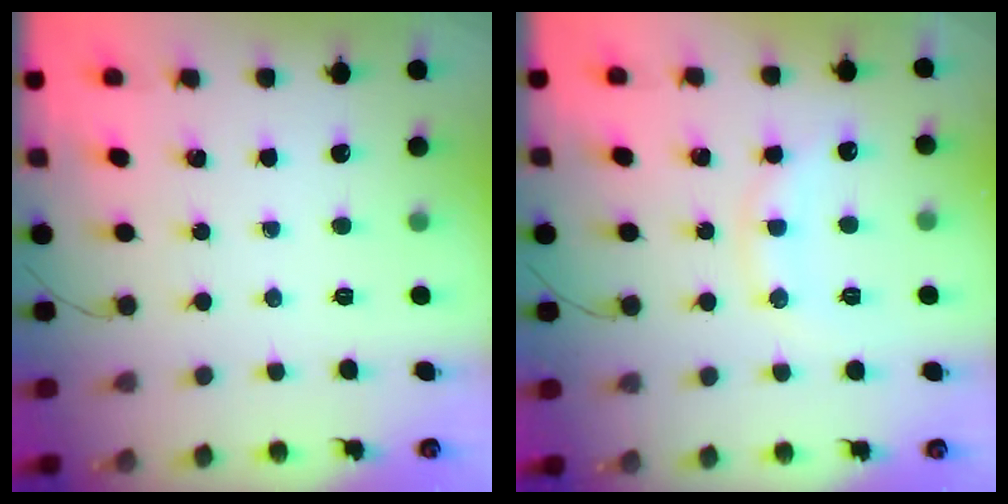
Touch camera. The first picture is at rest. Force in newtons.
{"total": 10.6, "press": 10.6, "slide": 0.9}